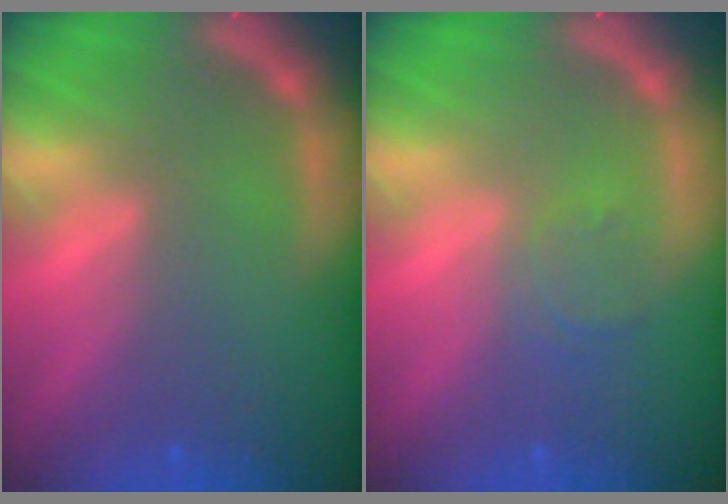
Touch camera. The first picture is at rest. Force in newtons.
{"total": 1.9}